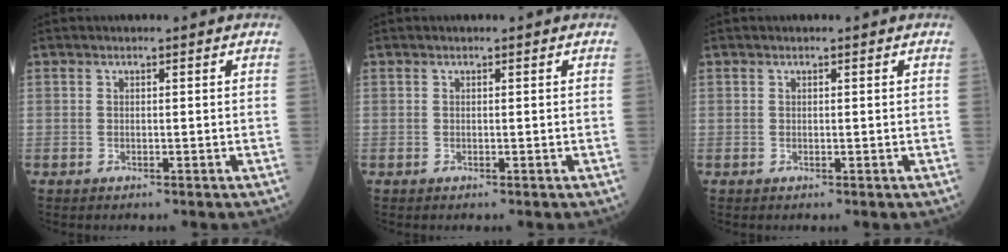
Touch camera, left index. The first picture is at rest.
{"total": 0.0}
{"total": 0.0}